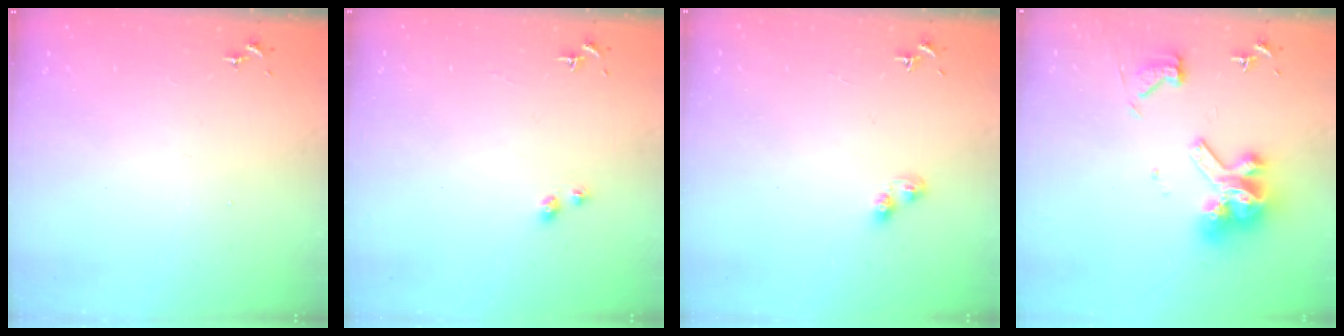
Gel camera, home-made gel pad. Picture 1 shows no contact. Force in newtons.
{"total": 3.0, "press": 3.0, "slide": 0.5}
{"total": 3.3, "press": 3.3, "slide": 0.4}
{"total": 14.7, "press": 14.6, "slide": 1.8}